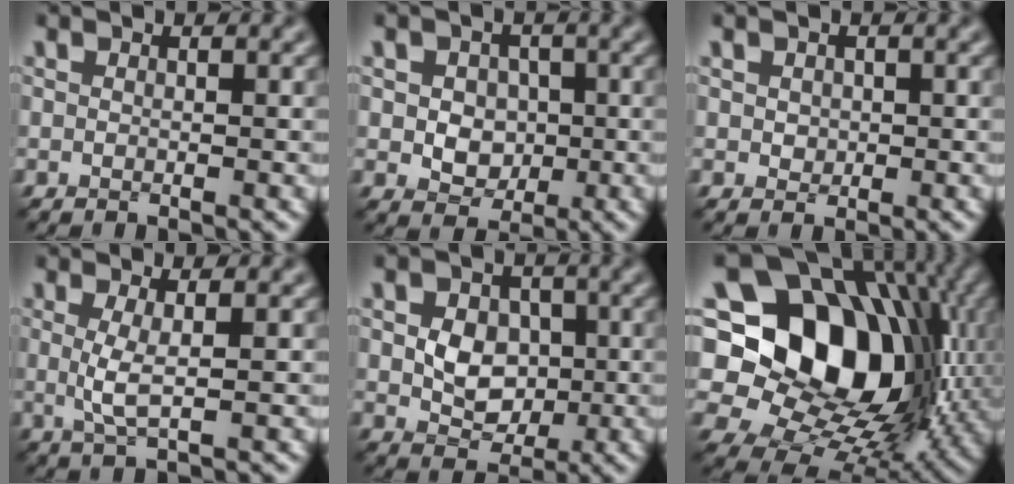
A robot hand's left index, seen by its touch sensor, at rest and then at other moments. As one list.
[{"total": 3.6, "force": [-0.1, 2.9, 2.2], "torque": [-0.032, 0.001, -0.012]}, {"total": 1.0, "force": [0.1, 0.9, 0.5], "torque": [-0.011, -0.002, 0.003]}, {"total": 2.2, "force": [0.1, 0.2, 2.2], "torque": [-0.054, -0.003, 0.000]}, {"total": 4.3, "force": [-0.1, 3.2, 2.8], "torque": [-0.050, -0.004, -0.004]}, {"total": 17.3, "force": [2.9, 13.0, 11.0], "torque": [-0.187, 0.004, 0.047]}]